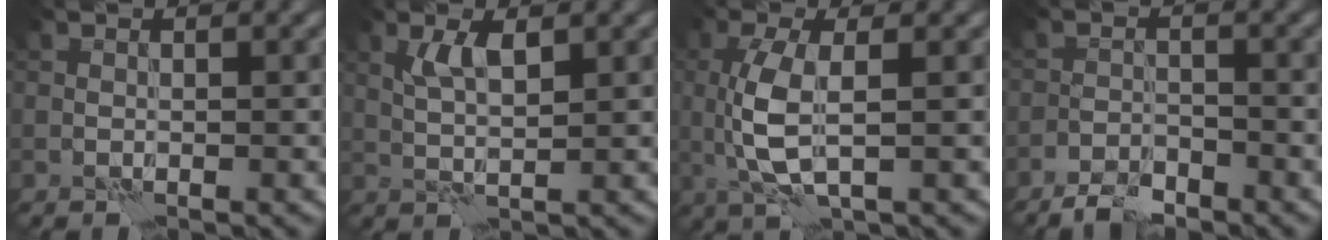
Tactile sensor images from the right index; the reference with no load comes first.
{"total": 2.8, "force": [1.2, 0.7, 2.4], "torque": [-0.051, 0.005, 0.024]}
{"total": 4.8, "force": [0.2, 1.7, 4.5], "torque": [-0.113, -0.002, 0.007]}
{"total": 2.6, "force": [-2.3, 0.6, 0.9], "torque": [-0.014, 0.002, -0.049]}